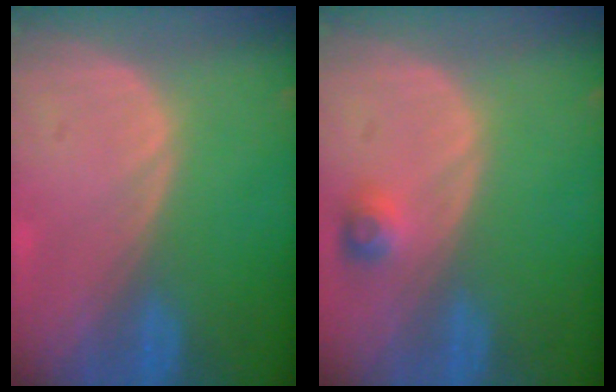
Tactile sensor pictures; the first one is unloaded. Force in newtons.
{"total": 2.3, "press": 2.2, "slide": 0.7}